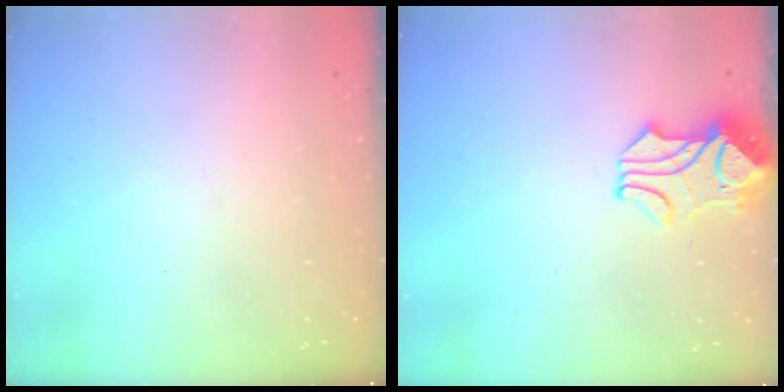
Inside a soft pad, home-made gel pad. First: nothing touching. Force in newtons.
{"total": 2.3, "press": 2.0, "slide": 1.2}